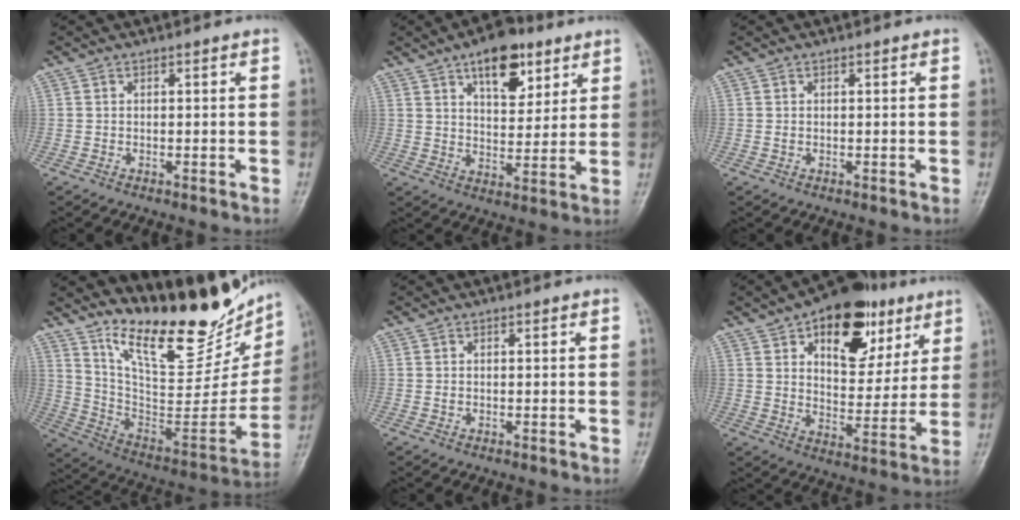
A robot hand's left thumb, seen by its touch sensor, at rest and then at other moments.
{"total": 11.9, "force": [6.8, 6.1, 7.6], "torque": [-0.080, -0.032, 0.104]}
{"total": 0.6, "force": [0.2, 0.5, 0.3], "torque": [-0.004, -0.001, 0.004]}
{"total": 26.6, "force": [20.5, 8.4, 14.7], "torque": [-0.182, -0.123, 0.319]}
{"total": 0.6, "force": [0.2, 0.5, 0.2], "torque": [-0.003, 0.000, 0.003]}
{"total": 20.0, "force": [9.8, 11.1, 13.4], "torque": [-0.135, -0.028, 0.148]}